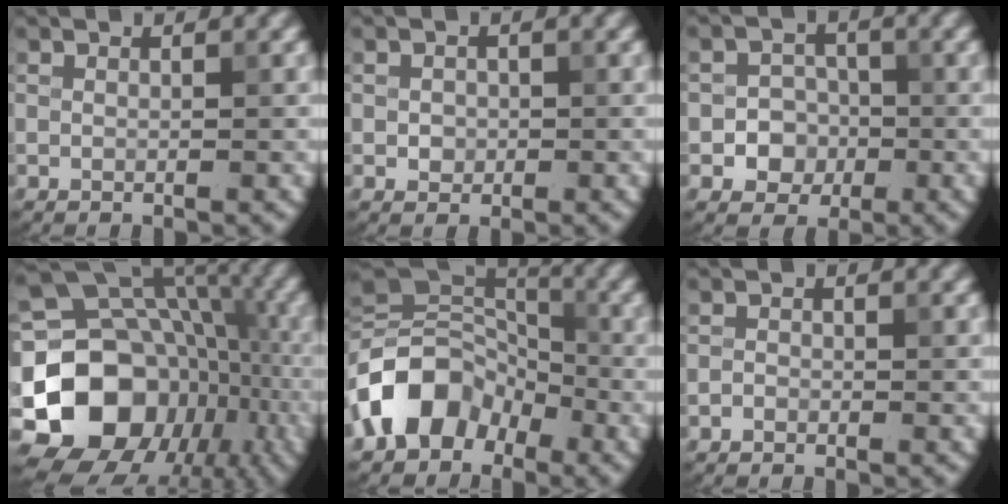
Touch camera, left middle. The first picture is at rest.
{"total": 1.2, "force": [-0.1, 1.1, 0.5], "torque": [-0.005, -0.004, -0.002]}
{"total": 3.4, "force": [-1.0, 3.1, 1.1], "torque": [0.007, 0.002, -0.033]}
{"total": 17.8, "force": [-5.2, 14.4, 9.0], "torque": [-0.171, 0.002, -0.100]}
{"total": 9.0, "force": [-4.0, 6.5, 4.7], "torque": [-0.076, 0.012, -0.093]}
{"total": 0.7, "force": [-0.5, 0.5, 0.1], "torque": [0.001, -0.001, -0.010]}